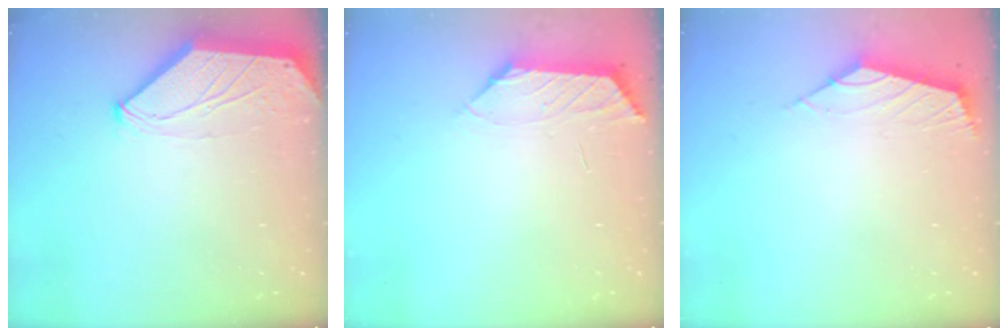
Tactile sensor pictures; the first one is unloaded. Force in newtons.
{"total": 0.9, "press": 0.7, "slide": 0.4}
{"total": 2.6, "press": 2.5, "slide": 0.6}